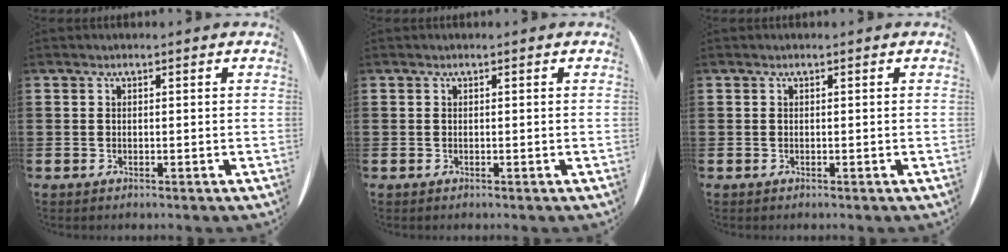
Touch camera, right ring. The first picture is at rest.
{"total": 0.0}
{"total": 0.0}